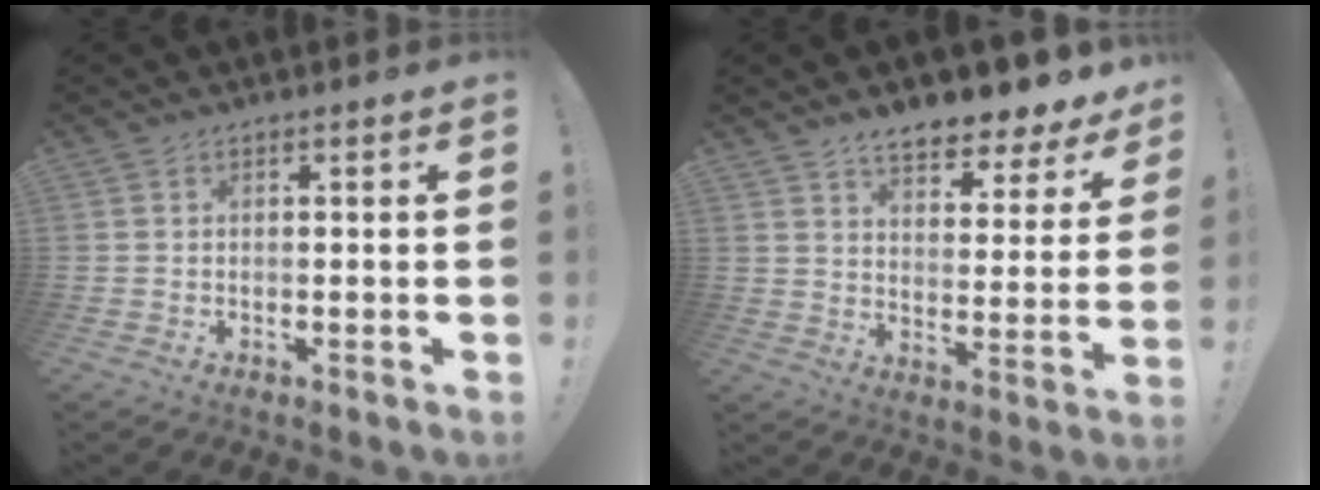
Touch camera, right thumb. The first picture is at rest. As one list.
[{"total": 9.0, "force": [7.8, 2.5, 3.7], "torque": [-0.052, -0.068, 0.138]}]